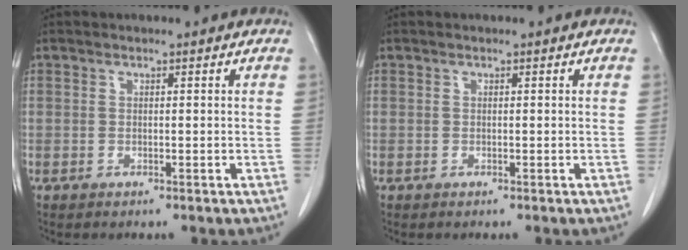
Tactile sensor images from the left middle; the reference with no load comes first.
{"total": 0.0}